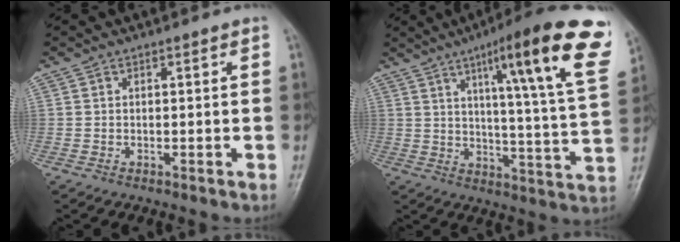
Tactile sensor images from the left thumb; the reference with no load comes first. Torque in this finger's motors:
{"motor_torque": [0.98, 0.72, 1.58, -1.23, 0.26]}